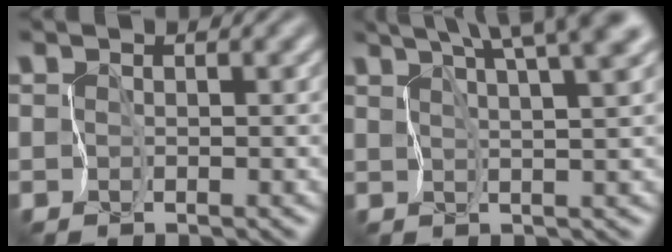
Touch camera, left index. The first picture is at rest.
{"total": 10.6, "force": [6.9, 3.2, 7.4], "torque": [-0.100, 0.036, 0.088]}